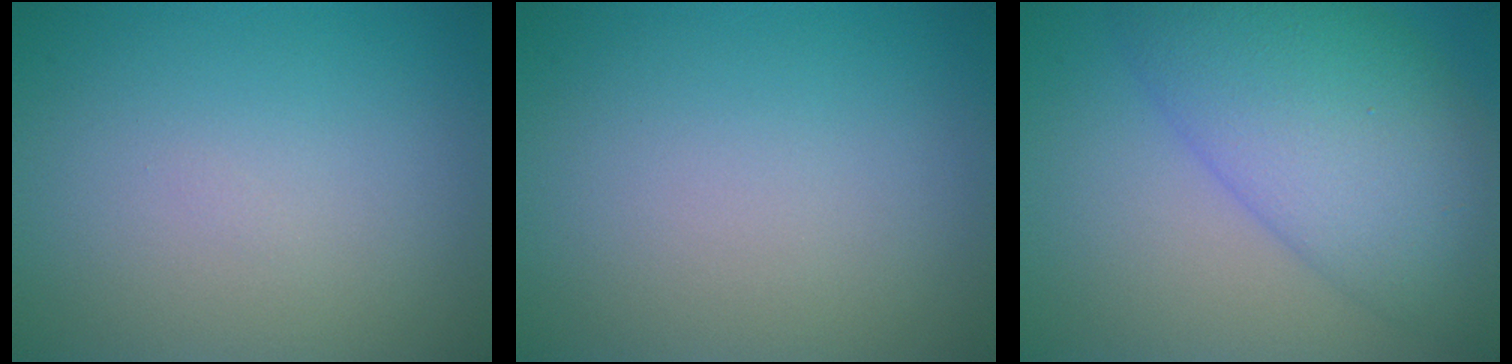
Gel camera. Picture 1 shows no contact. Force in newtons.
{"total": 0.0}
{"total": 9.9, "press": 9.9, "slide": 0.3}